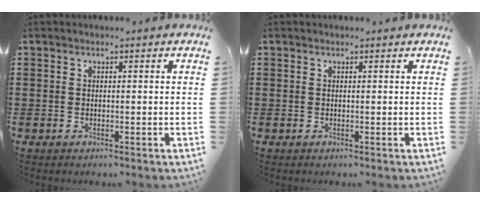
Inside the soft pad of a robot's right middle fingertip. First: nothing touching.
{"total": 0.0}